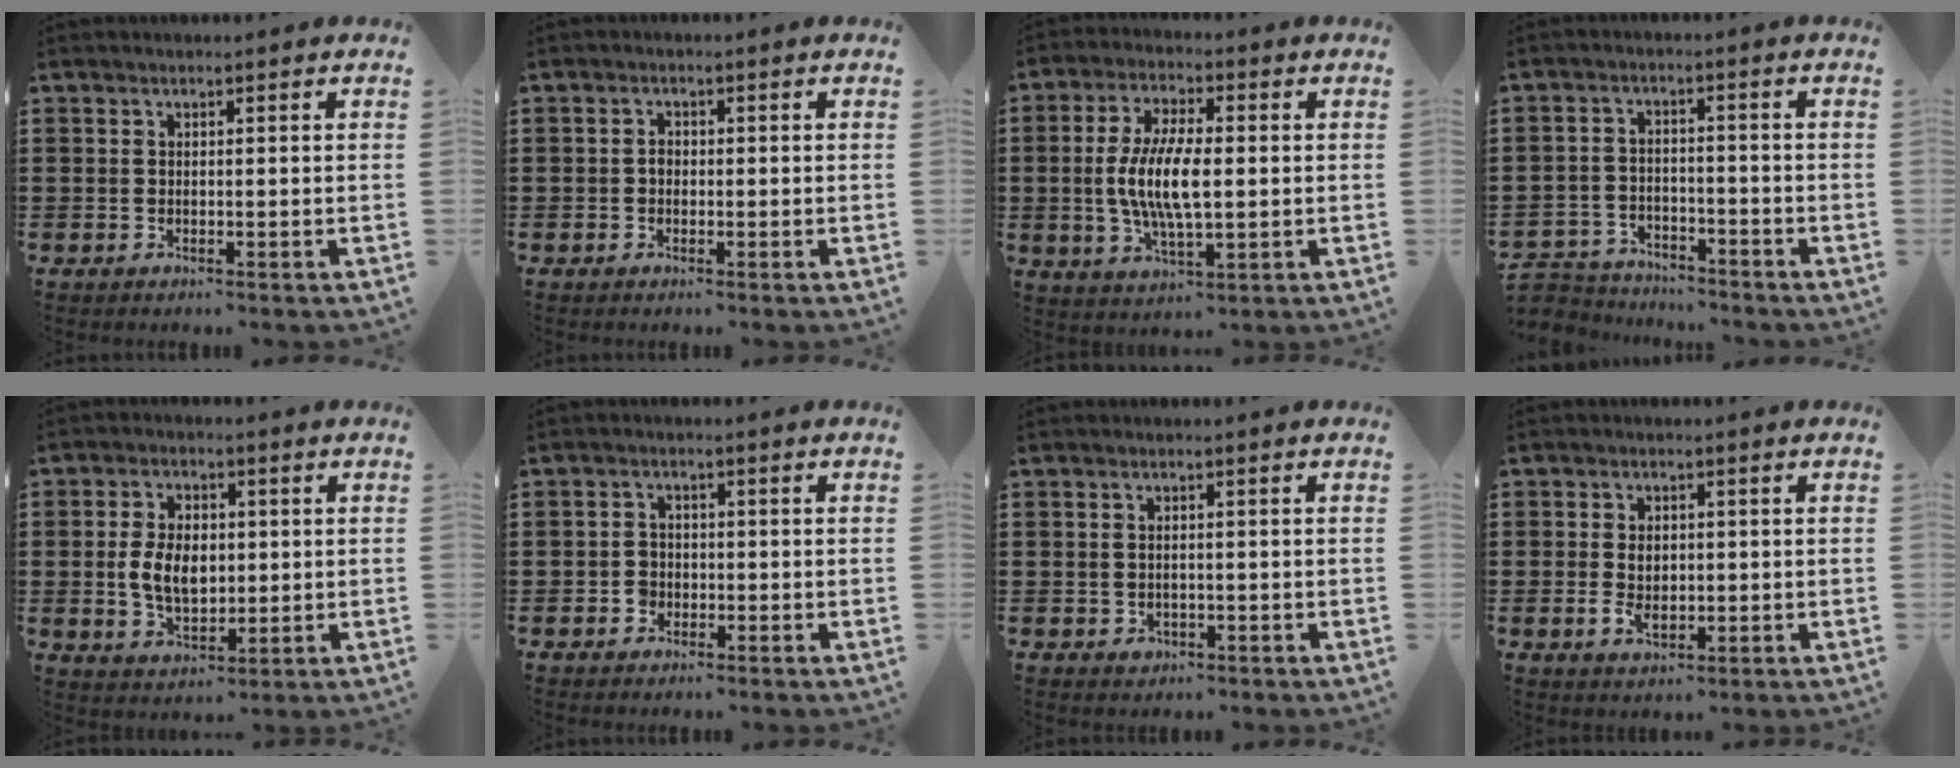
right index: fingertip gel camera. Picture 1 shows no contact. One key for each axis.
{"total": 1.2, "fx": -0.2, "fy": 0.8, "fz": 0.8, "tx": -0.017, "ty": 0.001, "tz": -0.004}
{"total": 9.4, "fx": -0.3, "fy": 3.5, "fz": 8.7, "tx": -0.189, "ty": -0.004, "tz": -0.013}
{"total": 4.1, "fx": -4.0, "fy": 0.8, "fz": -0.3, "tx": -0.011, "ty": 0.000, "tz": -0.089}
{"total": 6.7, "fx": 0.0, "fy": 4.2, "fz": 5.3, "tx": -0.110, "ty": 0.006, "tz": -0.006}
{"total": 2.2, "fx": -0.8, "fy": 1.9, "fz": 0.8, "tx": -0.019, "ty": 0.004, "tz": -0.018}
{"total": 1.3, "fx": -0.1, "fy": 0.9, "fz": 1.0, "tx": -0.022, "ty": 0.005, "tz": -0.003}
{"total": 3.2, "fx": -0.2, "fy": 2.2, "fz": 2.4, "tx": -0.040, "ty": 0.005, "tz": -0.006}